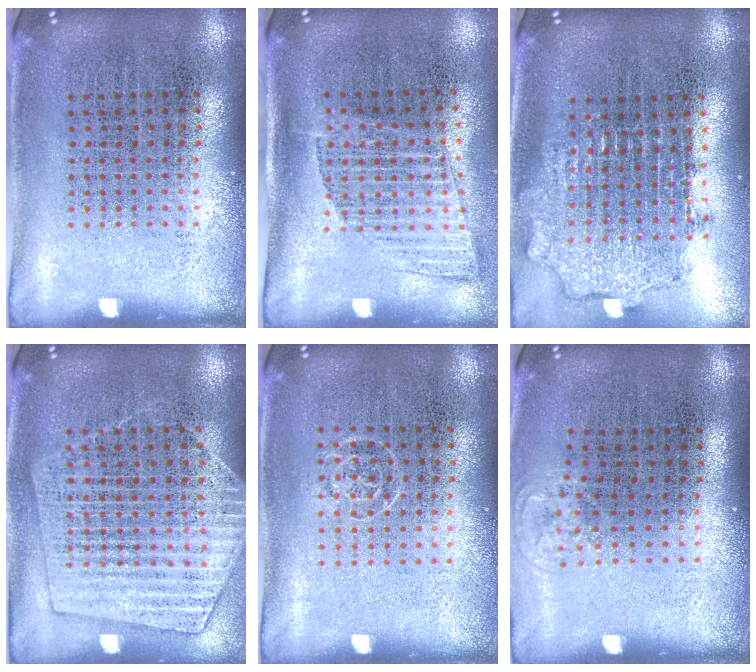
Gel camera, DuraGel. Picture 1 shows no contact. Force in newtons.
{"total": 1.3, "press": 1.0, "slide": 0.8}
{"total": 1.9, "press": 1.5, "slide": 1.2}
{"total": 1.4, "press": 1.4, "slide": 0.3}
{"total": 0.6, "press": 0.5, "slide": 0.3}
{"total": 0.6, "press": 0.5, "slide": 0.3}